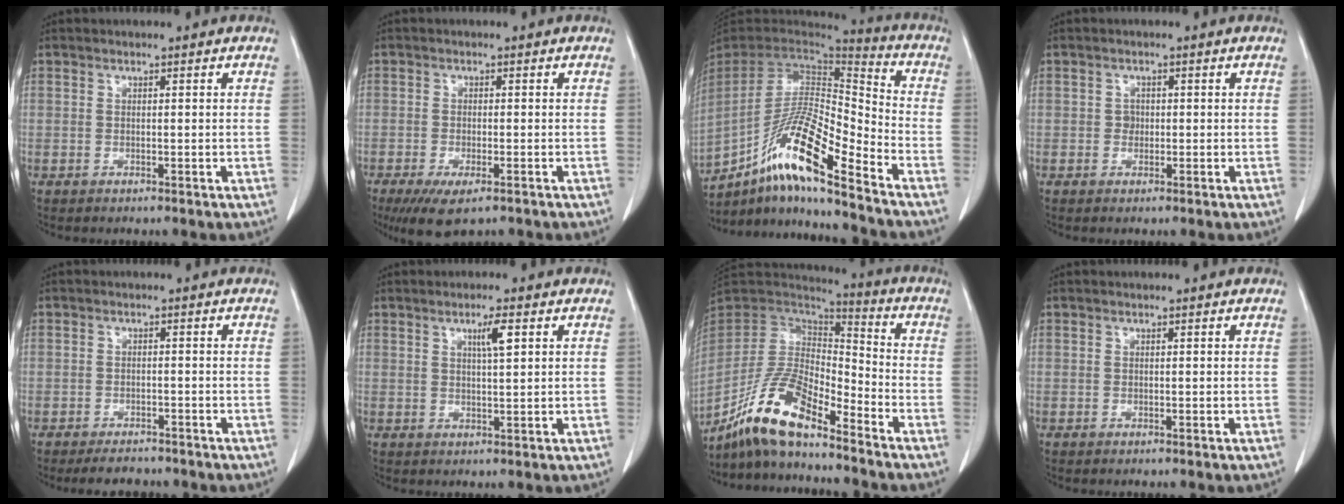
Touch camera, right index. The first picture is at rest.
{"total": 6.2, "force": [-4.0, 1.8, 4.3], "torque": [-0.071, -0.015, -0.063]}
{"total": 17.5, "force": [-11.5, 1.2, 13.2], "torque": [-0.260, -0.009, -0.210]}
{"total": 1.2, "force": [-0.1, 1.1, 0.5], "torque": [-0.006, 0.003, -0.001]}
{"total": 3.6, "force": [-3.1, 1.5, 0.7], "torque": [-0.014, 0.000, -0.045]}
{"total": 3.2, "force": [1.4, 0.1, 2.9], "torque": [-0.050, -0.002, 0.023]}
{"total": 13.6, "force": [-10.3, 3.1, 8.4], "torque": [-0.171, 0.008, -0.193]}
{"total": 0.0}